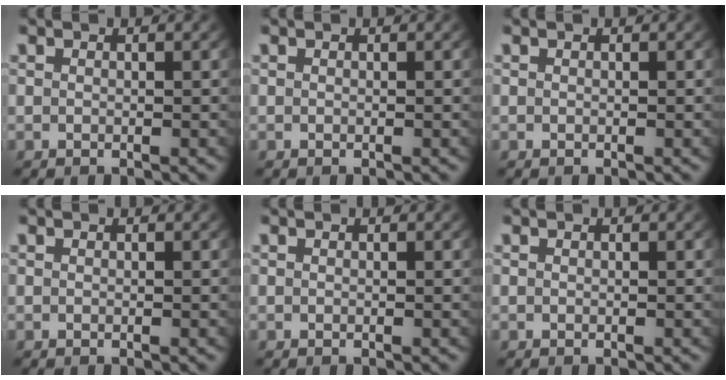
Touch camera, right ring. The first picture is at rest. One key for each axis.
{"total": 0.0}
{"total": 0.0}
{"total": 0.0}
{"total": 0.0}
{"total": 0.0}